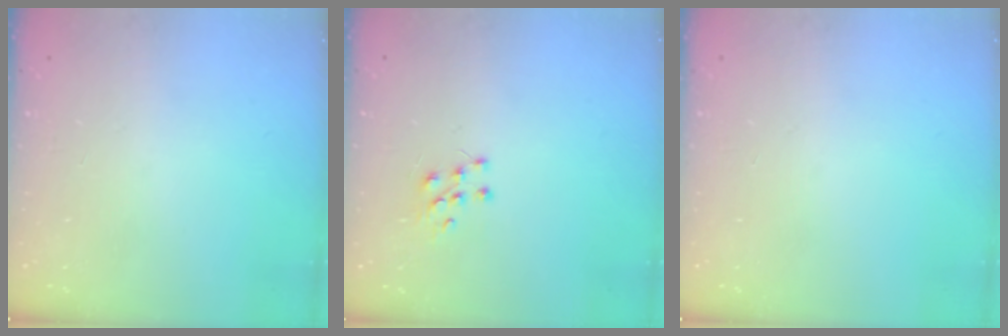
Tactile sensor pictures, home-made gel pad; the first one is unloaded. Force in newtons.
{"total": 6.3, "press": 6.3, "slide": 0.5}
{"total": 0.0}